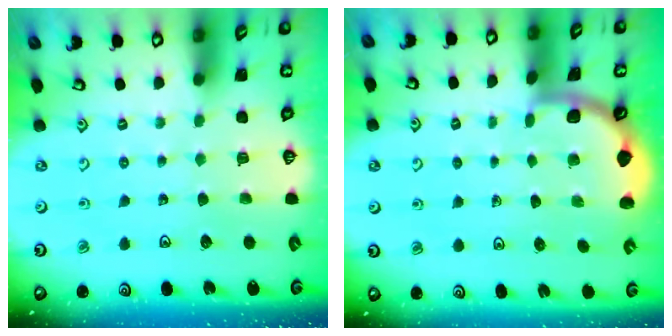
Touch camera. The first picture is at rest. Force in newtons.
{"total": 1.8, "press": 1.8, "slide": 0.0}